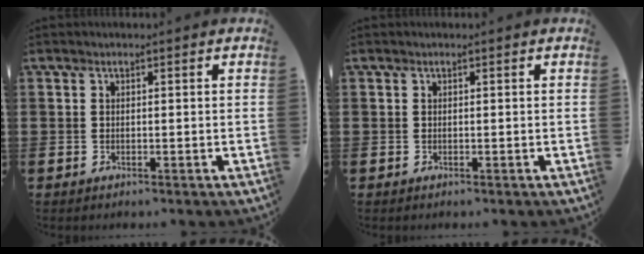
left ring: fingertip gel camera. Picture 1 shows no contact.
{"total": 0.0}